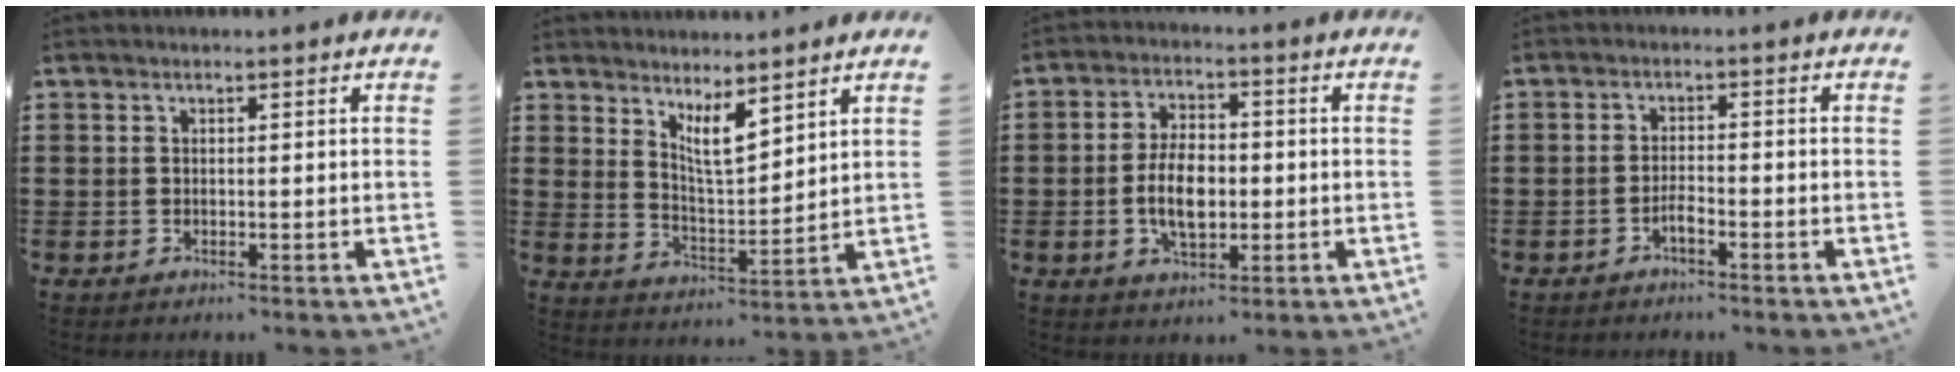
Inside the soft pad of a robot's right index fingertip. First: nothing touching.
{"total": 5.8, "force": [4.4, 1.3, 3.5], "torque": [-0.072, -0.018, 0.076]}
{"total": 7.2, "force": [-0.9, 3.9, 6.0], "torque": [-0.120, 0.001, -0.022]}
{"total": 2.0, "force": [-1.5, 0.4, 1.3], "torque": [-0.024, 0.002, -0.028]}